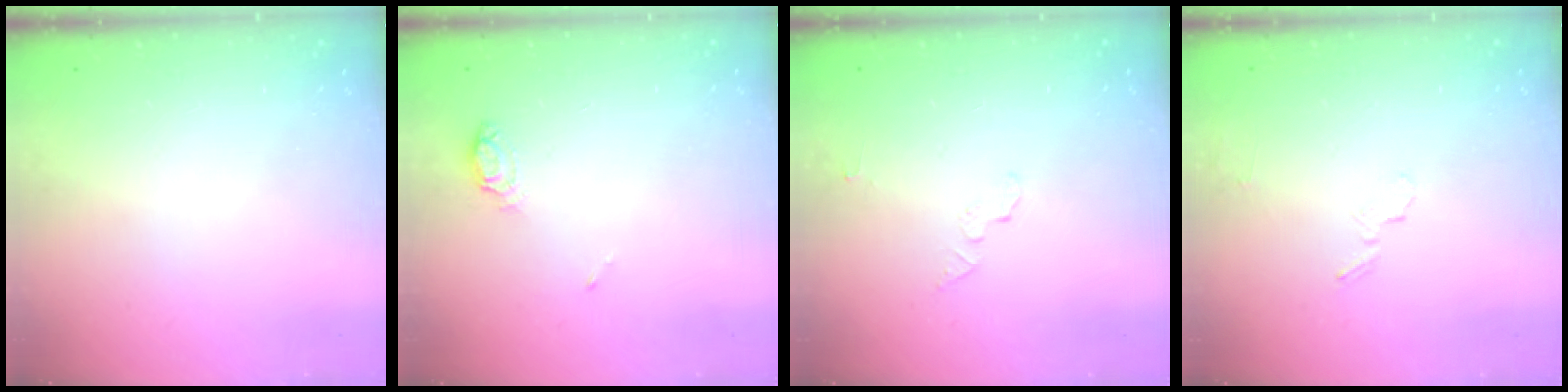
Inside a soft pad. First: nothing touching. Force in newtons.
{"total": 5.6, "press": 5.6, "slide": 0.6}
{"total": 2.8, "press": 2.8, "slide": 0.1}
{"total": 4.8, "press": 4.7, "slide": 1.1}